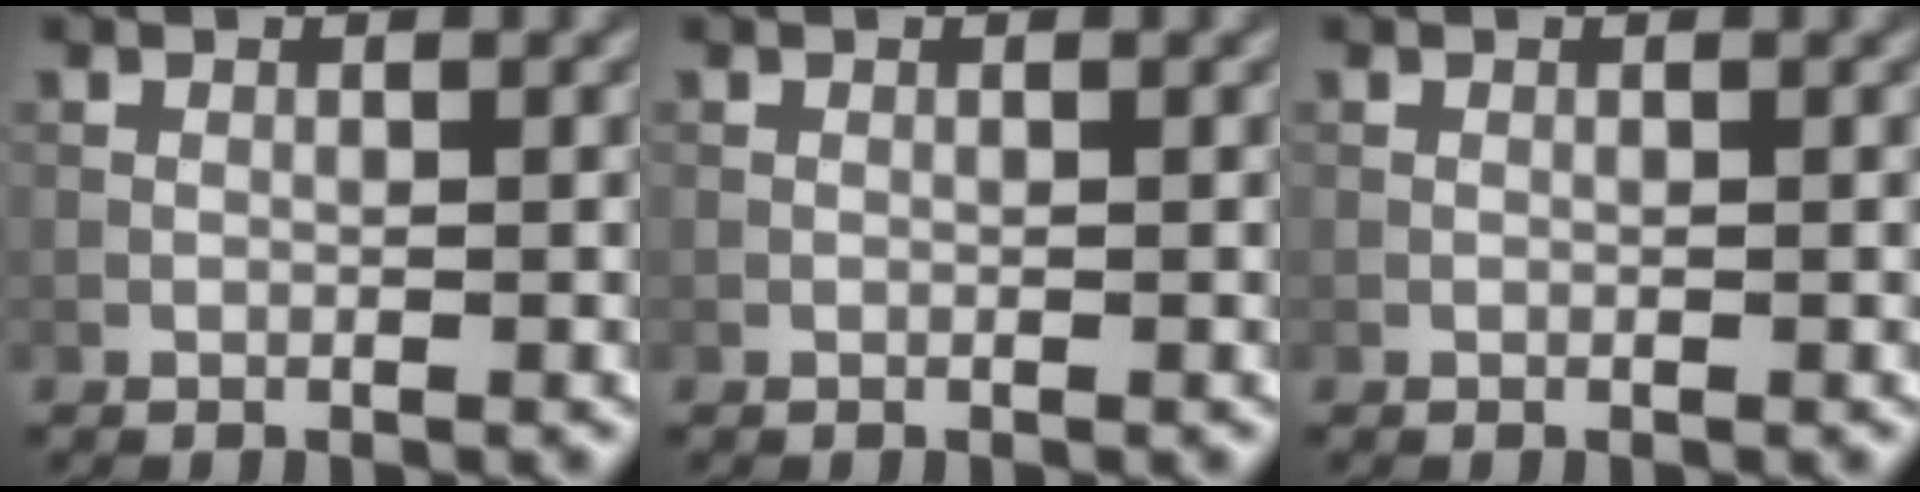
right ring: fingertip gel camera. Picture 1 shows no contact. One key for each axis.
{"total": 0.0}
{"total": 0.0}